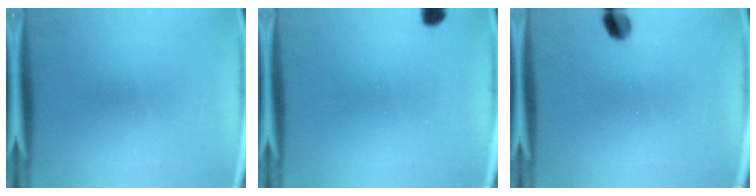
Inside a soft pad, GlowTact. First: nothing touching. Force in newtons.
{"total": 1.8}
{"total": 3.5}